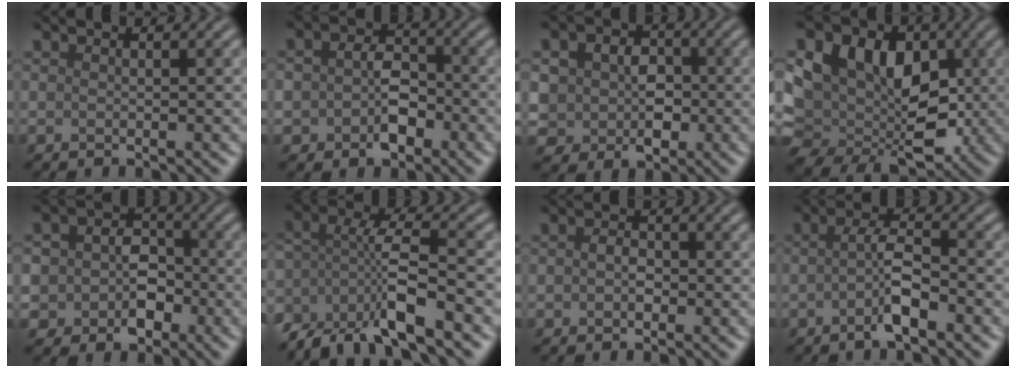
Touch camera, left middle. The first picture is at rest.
{"total": 4.2, "force": [-1.0, 3.0, 2.8], "torque": [-0.045, -0.004, -0.022]}
{"total": 7.3, "force": [0.3, 6.3, 3.8], "torque": [-0.062, 0.014, -0.011]}
{"total": 11.4, "force": [1.1, 8.7, 7.3], "torque": [-0.108, 0.012, 0.008]}
{"total": 6.1, "force": [-1.0, 5.0, 3.3], "torque": [-0.029, -0.005, -0.029]}
{"total": 6.5, "force": [-4.1, 1.6, 4.8], "torque": [-0.079, 0.003, -0.084]}
{"total": 1.4, "force": [-0.2, 1.0, 1.0], "torque": [-0.017, 0.001, -0.007]}
{"total": 3.2, "force": [-1.4, 0.7, 2.8], "torque": [-0.055, 0.009, -0.032]}